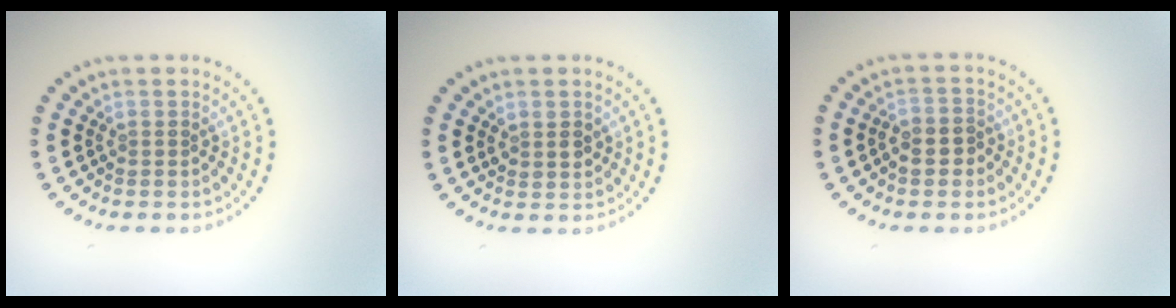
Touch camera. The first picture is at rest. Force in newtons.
{"total": 1.5, "press": 1.4, "slide": 0.6}
{"total": 2.3, "press": 2.2, "slide": 0.8}